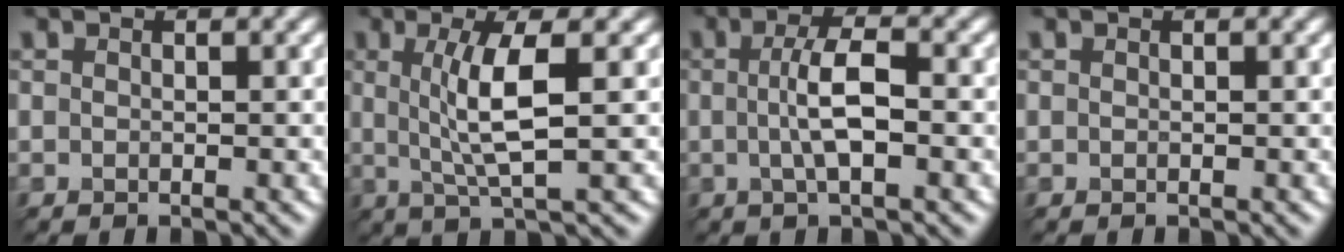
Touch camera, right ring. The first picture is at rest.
{"total": 3.4, "force": [0.3, -0.3, 3.4], "torque": [-0.100, 0.002, 0.034]}
{"total": 2.4, "force": [-0.6, -0.5, 2.3], "torque": [-0.075, 0.004, 0.013]}
{"total": 0.0}